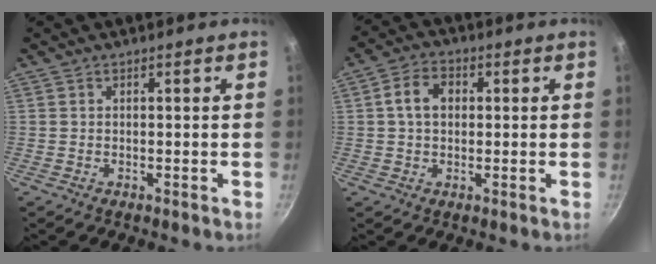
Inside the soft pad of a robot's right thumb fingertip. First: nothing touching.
{"total": 6.0, "force": [0.8, 4.5, 3.9], "torque": [-0.055, 0.012, 0.006]}